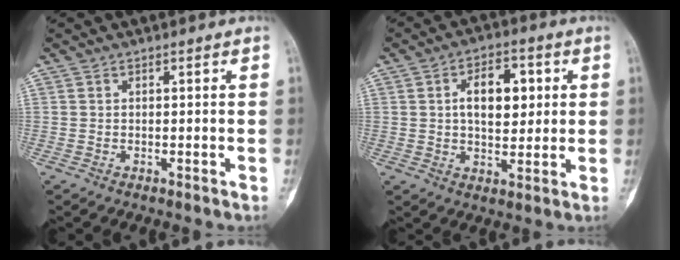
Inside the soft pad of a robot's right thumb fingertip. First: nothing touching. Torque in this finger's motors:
{"motor_torque": [1.11, 1.23, 0.21, 0.21, 0.04]}